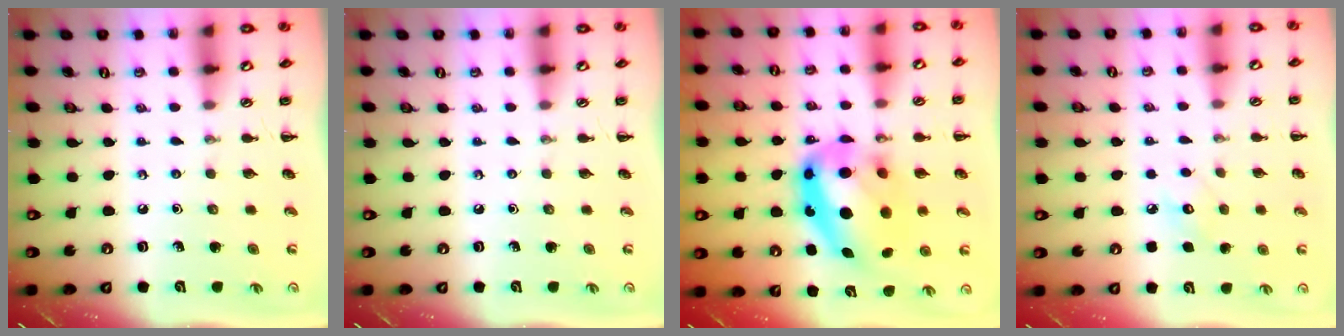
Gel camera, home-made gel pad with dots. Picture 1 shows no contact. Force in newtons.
{"total": 0.0}
{"total": 19.0, "press": 18.4, "slide": 4.6}
{"total": 7.5, "press": 7.2, "slide": 1.8}